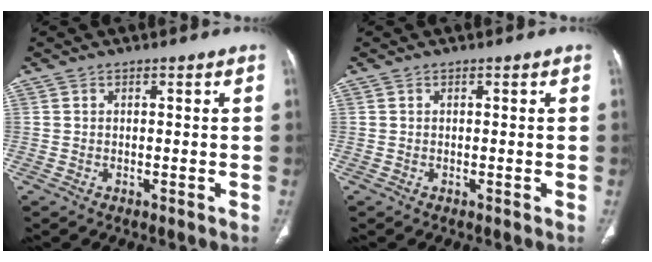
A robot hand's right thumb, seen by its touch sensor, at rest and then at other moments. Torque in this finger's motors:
{"motor_torque": [0.36, 0.41, -0.15, 0.15, 0.00]}